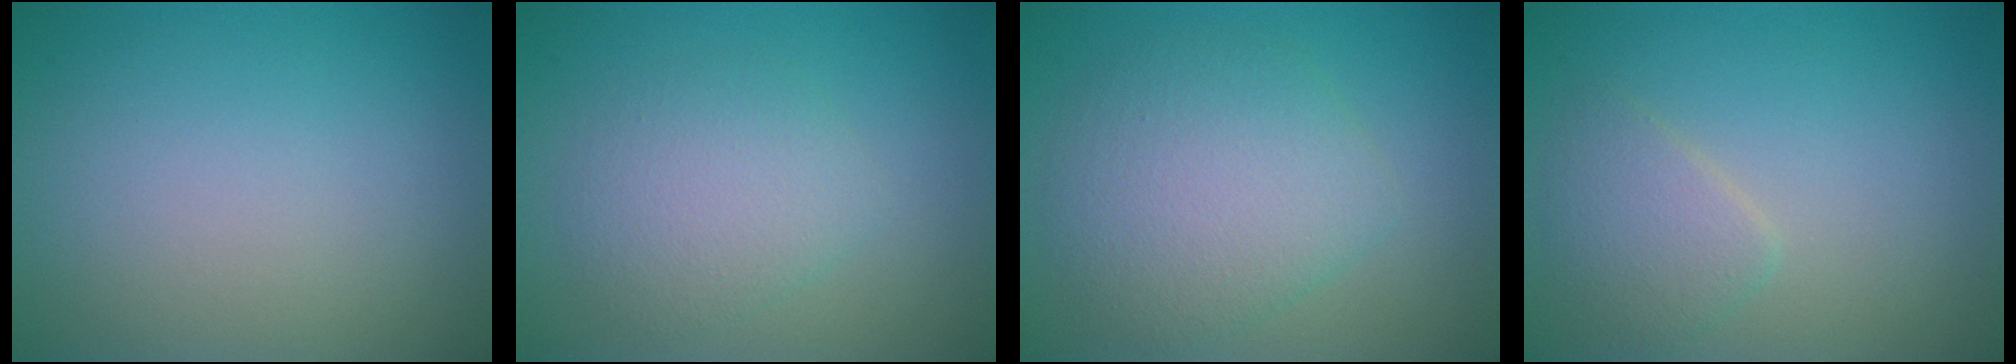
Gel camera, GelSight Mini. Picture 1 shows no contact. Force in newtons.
{"total": 3.1, "press": 3.1, "slide": 0.0}
{"total": 5.2, "press": 5.2, "slide": 0.1}
{"total": 2.4, "press": 2.4, "slide": 0.1}